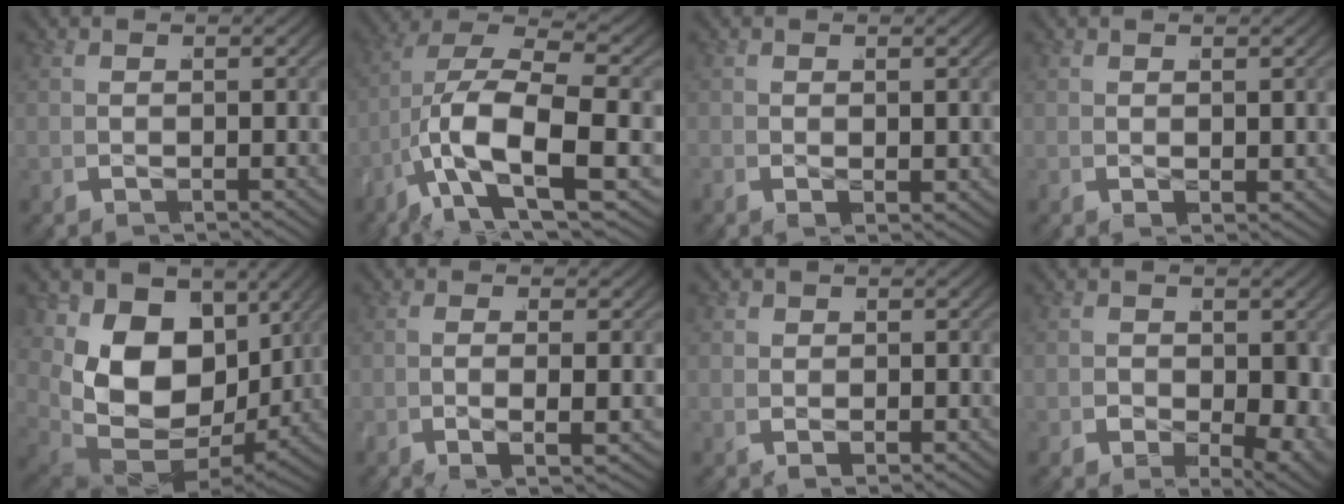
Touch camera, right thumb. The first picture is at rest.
{"total": 12.3, "force": [-1.6, 7.1, 9.9], "torque": [-0.239, -0.042, -0.010]}
{"total": 0.7, "force": [-0.1, 0.6, 0.4], "torque": [-0.012, -0.009, 0.001]}
{"total": 0.6, "force": [0.2, 0.3, 0.4], "torque": [-0.007, -0.006, 0.006]}
{"total": 19.7, "force": [-0.6, 14.4, 13.5], "torque": [-0.285, -0.061, 0.016]}
{"total": 2.6, "force": [-0.7, 0.8, 2.4], "torque": [-0.053, -0.003, -0.017]}
{"total": 1.0, "force": [0.4, 0.8, 0.3], "torque": [-0.005, -0.007, 0.010]}
{"total": 5.8, "force": [-1.0, 3.6, 4.4], "torque": [-0.078, -0.037, 0.003]}